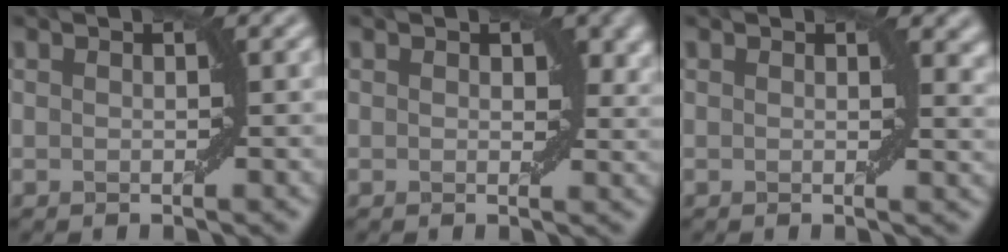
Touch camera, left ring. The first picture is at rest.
{"total": 2.6, "force": [0.9, 1.6, 1.8], "torque": [-0.021, -0.003, 0.012]}
{"total": 2.1, "force": [0.9, 1.0, 1.6], "torque": [-0.015, -0.004, 0.015]}